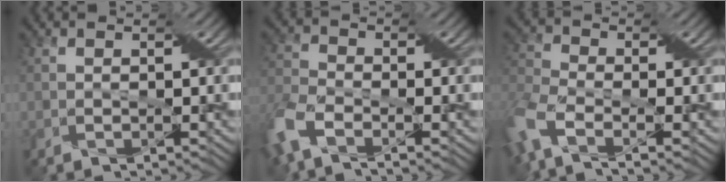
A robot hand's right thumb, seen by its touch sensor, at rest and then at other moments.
{"total": 7.8, "force": [-4.4, 3.7, 5.2], "torque": [-0.130, -0.015, -0.100]}
{"total": 9.2, "force": [-4.2, 4.4, 6.9], "torque": [-0.184, -0.016, -0.091]}